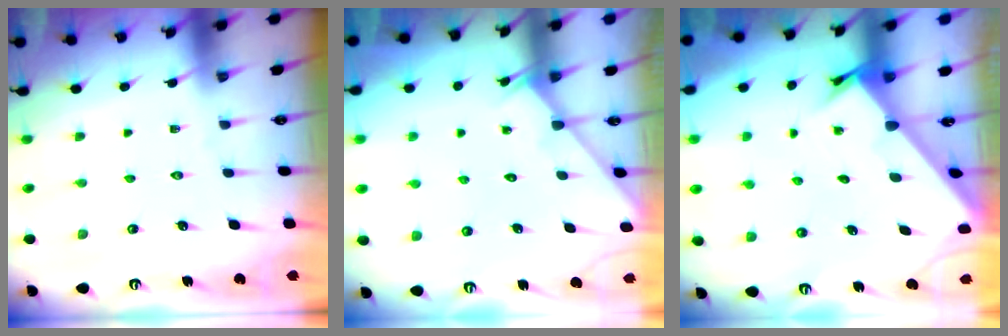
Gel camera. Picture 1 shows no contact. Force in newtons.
{"total": 2.6, "press": 2.5, "slide": 0.3}
{"total": 2.5, "press": 2.5, "slide": 0.2}